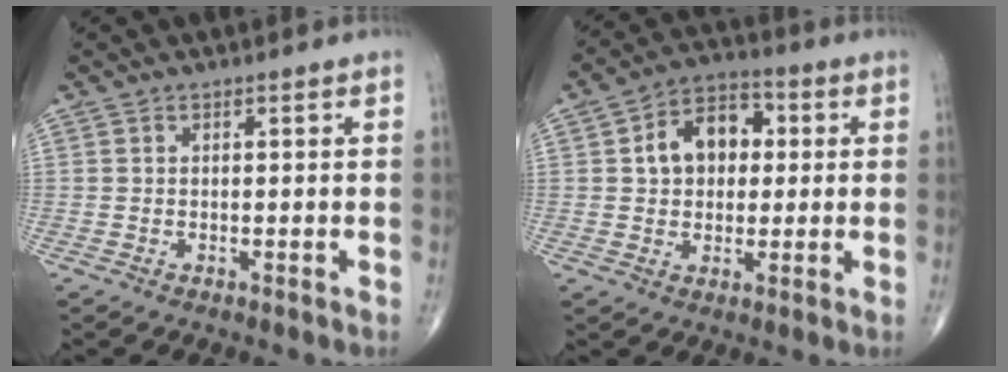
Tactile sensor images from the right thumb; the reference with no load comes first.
{"total": 8.3, "force": [1.1, 6.2, 5.4], "torque": [-0.052, 0.018, 0.010]}